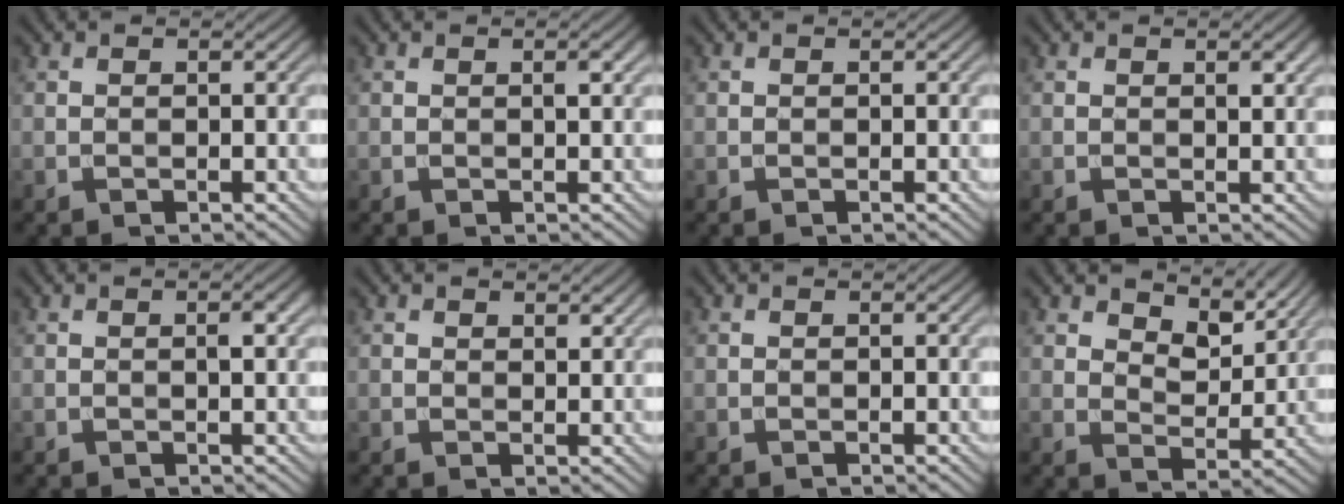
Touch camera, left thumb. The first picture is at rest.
{"total": 1.1, "force": [0.3, 0.2, 1.0], "torque": [-0.014, 0.001, 0.004]}
{"total": 0.0}
{"total": 1.0, "force": [0.5, 0.3, 0.8], "torque": [-0.011, -0.003, 0.010]}
{"total": 1.3, "force": [0.1, 0.3, 1.3], "torque": [-0.018, 0.002, 0.001]}
{"total": 1.6, "force": [1.2, 0.8, 0.7], "torque": [-0.013, 0.000, 0.024]}
{"total": 0.0}
{"total": 7.0, "force": [5.1, 3.5, 3.3], "torque": [-0.062, -0.003, 0.083]}